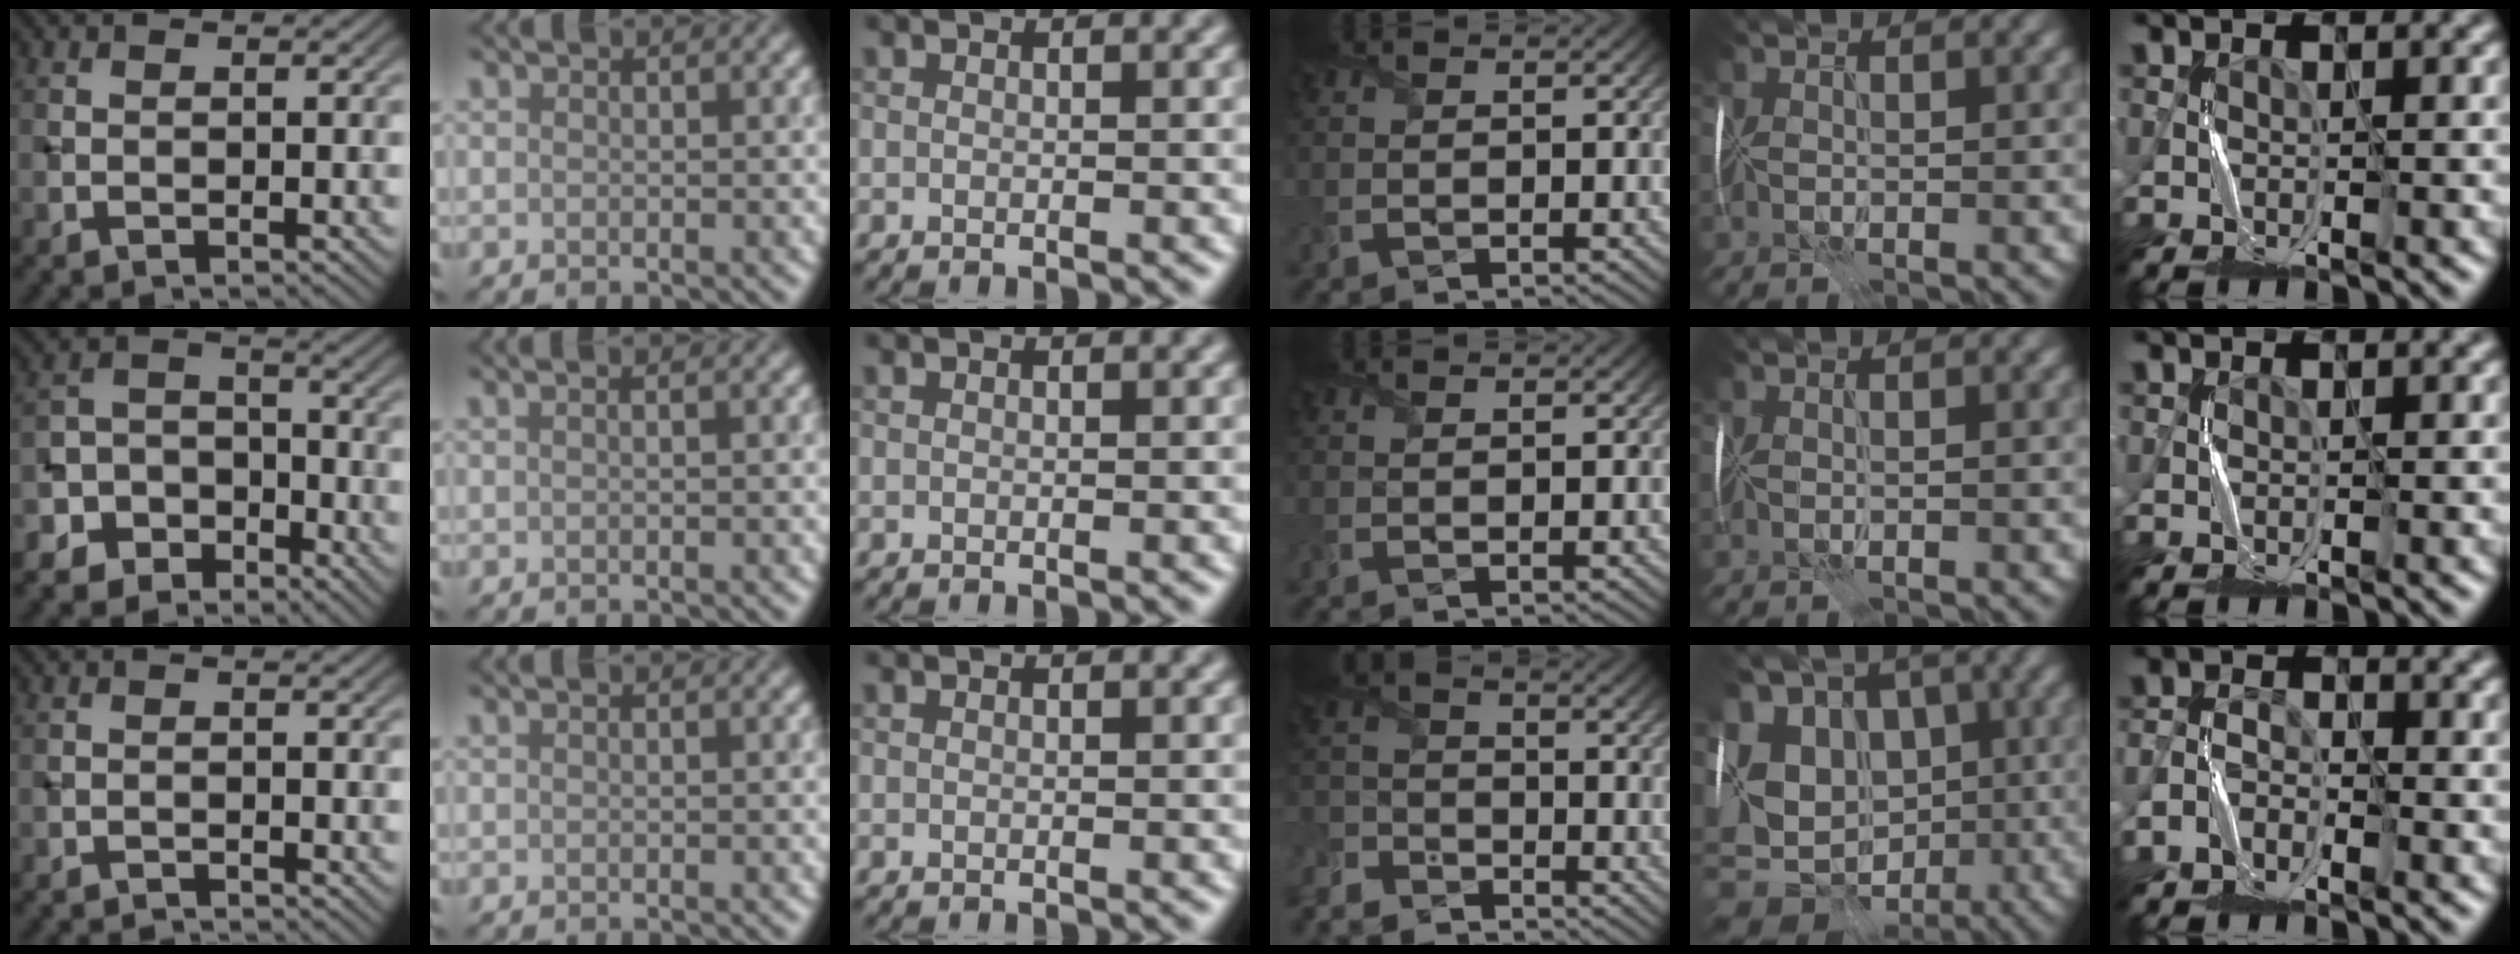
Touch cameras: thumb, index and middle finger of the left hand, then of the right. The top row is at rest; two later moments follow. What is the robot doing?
{"motion": "fold", "object": "memory foam"}